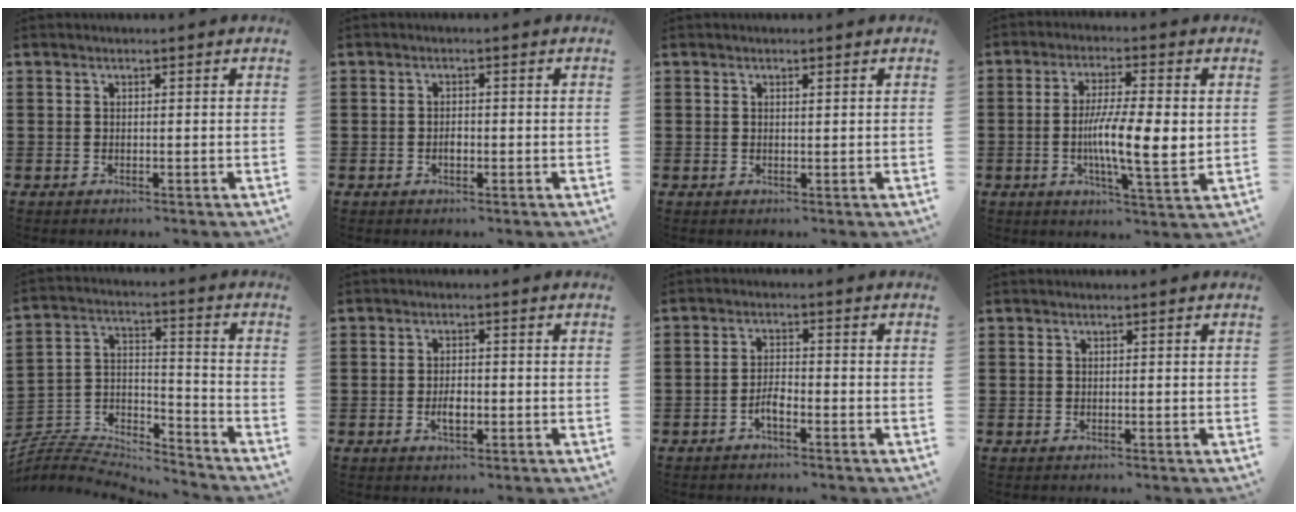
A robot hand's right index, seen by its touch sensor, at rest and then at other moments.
{"total": 1.2, "force": [-0.4, 0.6, 1.0], "torque": [-0.019, -0.001, -0.007]}
{"total": 0.5, "force": [0.3, 0.1, 0.4], "torque": [-0.008, 0.001, 0.006]}
{"total": 9.5, "force": [-0.4, 1.9, 9.3], "torque": [-0.154, -0.002, -0.007]}
{"total": 6.2, "force": [-6.0, 1.0, 0.9], "torque": [-0.031, -0.006, -0.125]}
{"total": 2.5, "force": [-0.7, 1.1, 2.2], "torque": [-0.040, 0.001, -0.012]}
{"total": 2.6, "force": [-1.6, 0.6, 1.9], "torque": [-0.041, 0.002, -0.031]}
{"total": 0.0}